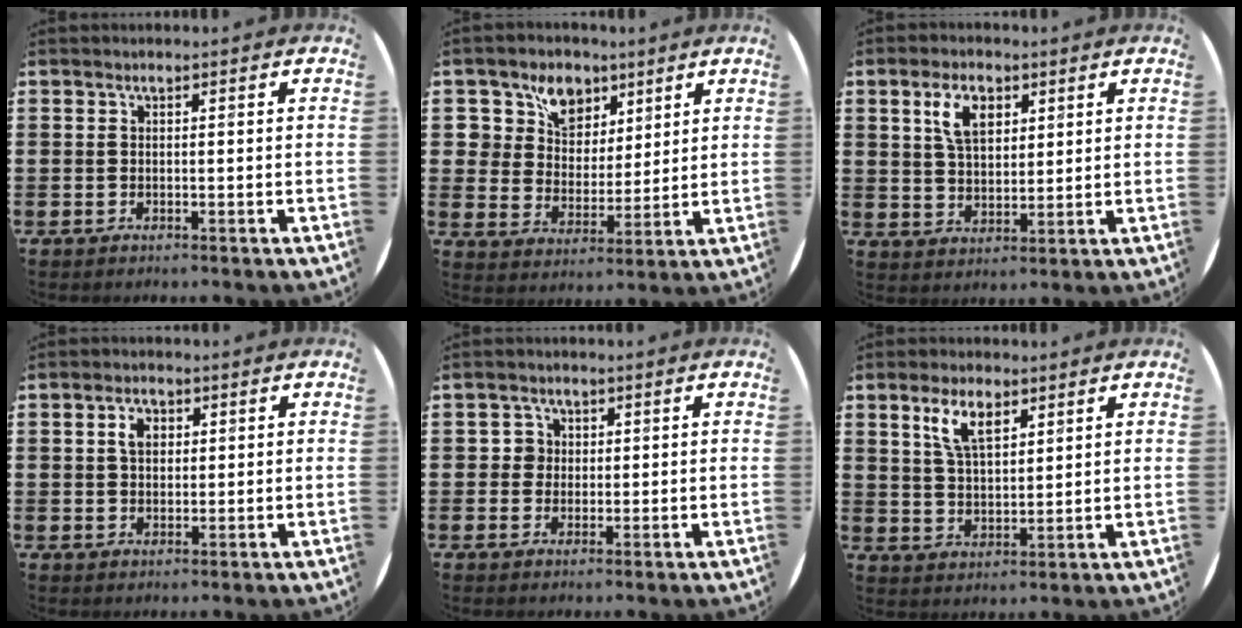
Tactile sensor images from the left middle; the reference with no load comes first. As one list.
[{"total": 7.6, "force": [5.2, 5.4, 1.4], "torque": [-0.050, -0.007, 0.094]}, {"total": 5.7, "force": [2.9, 3.1, 3.8], "torque": [-0.071, 0.005, 0.048]}, {"total": 2.6, "force": [1.0, 1.8, 1.7], "torque": [-0.020, 0.002, 0.015]}, {"total": 2.2, "force": [0.6, 2.1, 0.4], "torque": [-0.006, 0.008, 0.009]}, {"total": 5.8, "force": [3.6, 2.4, 3.9], "torque": [-0.078, 0.003, 0.062]}]